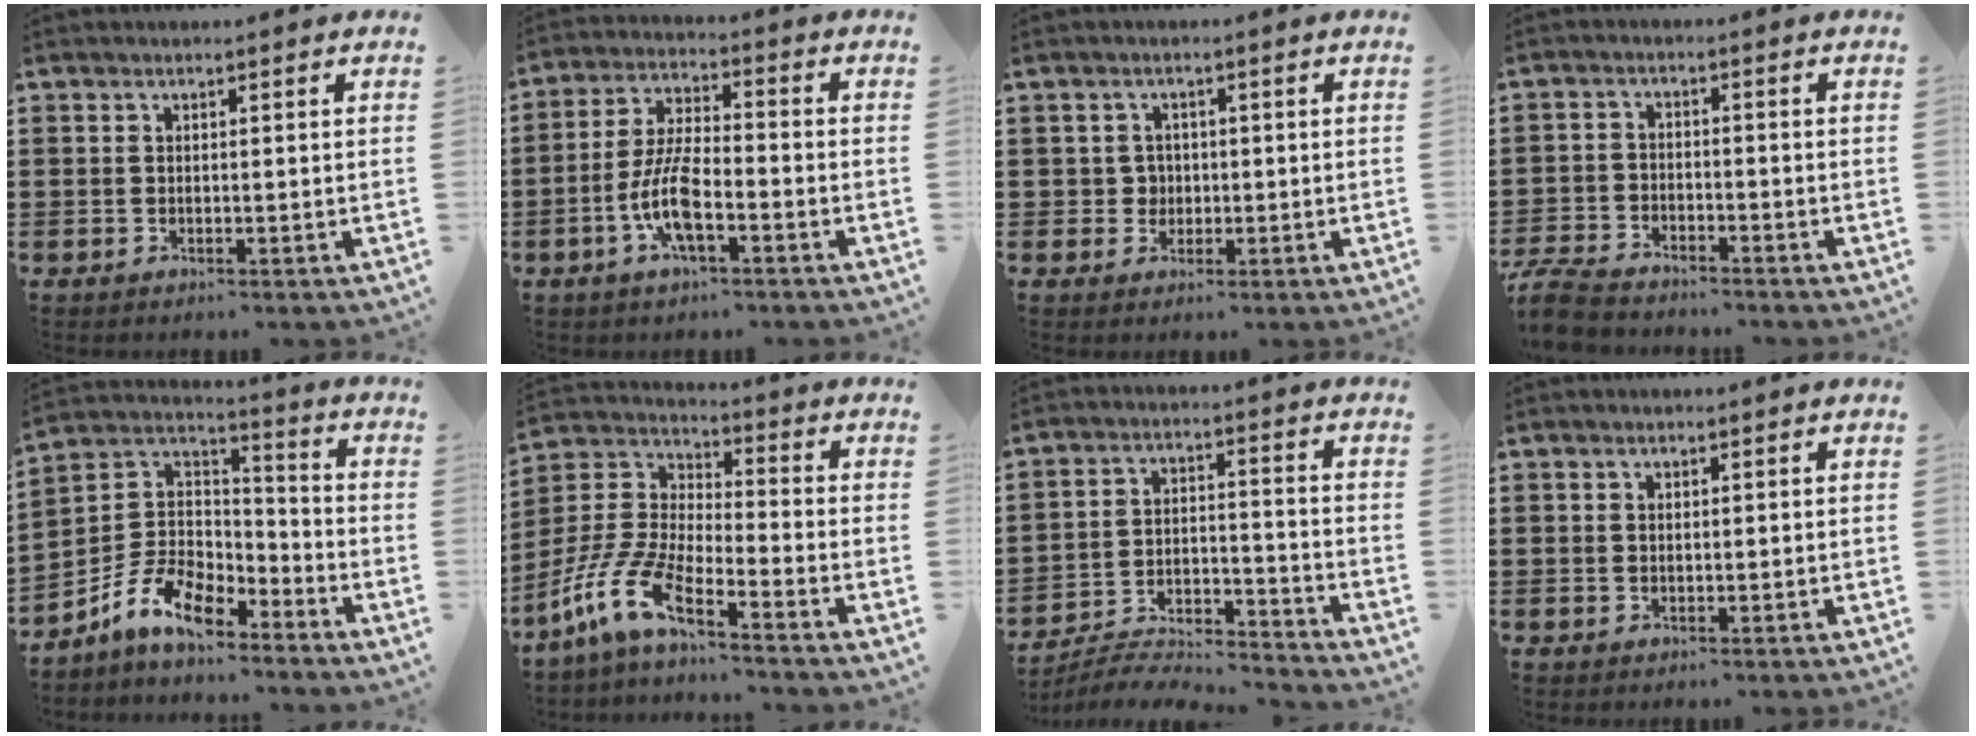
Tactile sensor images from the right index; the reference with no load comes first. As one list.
[{"total": 8.4, "force": [-3.2, 2.7, 7.3], "torque": [-0.167, -0.007, -0.066]}, {"total": 2.3, "force": [-0.2, 2.2, 0.7], "torque": [-0.022, 0.008, -0.006]}, {"total": 4.7, "force": [-4.5, 0.9, 1.1], "torque": [-0.045, -0.002, -0.098]}, {"total": 10.3, "force": [-7.1, 5.0, 5.4], "torque": [-0.132, 0.016, -0.141]}, {"total": 8.6, "force": [-6.8, 1.4, 5.1], "torque": [-0.147, -0.016, -0.147]}, {"total": 6.2, "force": [-6.1, 0.4, 1.1], "torque": [-0.029, 0.003, -0.124]}, {"total": 0.5, "force": [0.2, 0.3, 0.4], "torque": [-0.009, 0.001, 0.005]}]